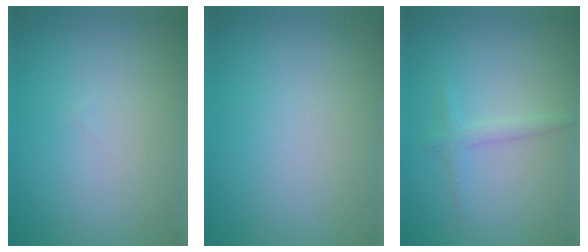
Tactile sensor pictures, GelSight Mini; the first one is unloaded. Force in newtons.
{"total": 0.0}
{"total": 1.4, "press": 1.4, "slide": 0.1}